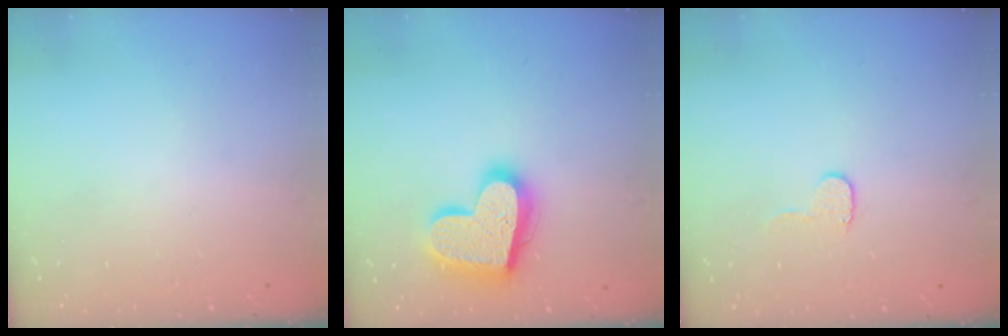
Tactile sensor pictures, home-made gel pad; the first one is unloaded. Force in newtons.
{"total": 20.1, "press": 20.0, "slide": 1.7}
{"total": 5.2, "press": 5.1, "slide": 0.5}